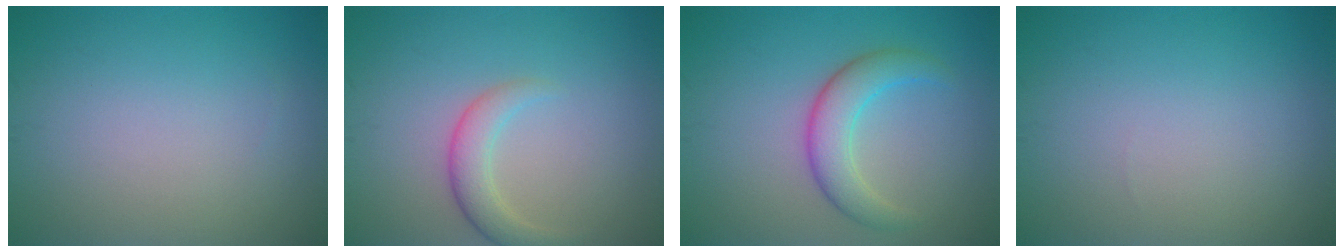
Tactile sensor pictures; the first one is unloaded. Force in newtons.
{"total": 2.7, "press": 2.7, "slide": 0.2}
{"total": 3.9, "press": 3.9, "slide": 0.3}
{"total": 0.0}